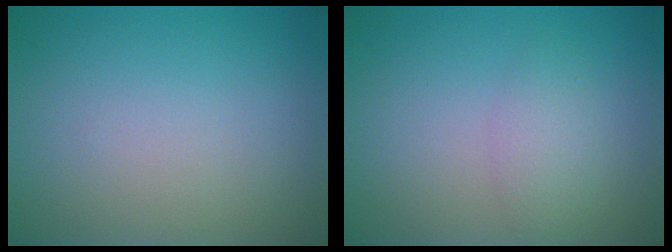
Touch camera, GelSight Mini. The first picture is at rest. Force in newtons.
{"total": 2.0, "press": 2.0, "slide": 0.1}